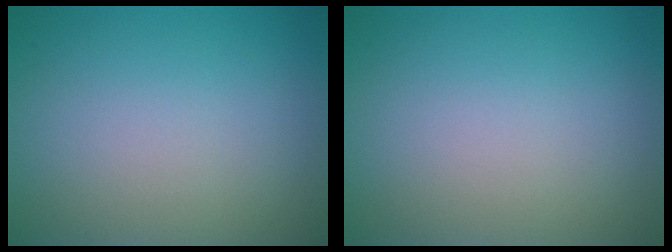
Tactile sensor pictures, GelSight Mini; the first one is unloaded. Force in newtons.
{"total": 0.0}